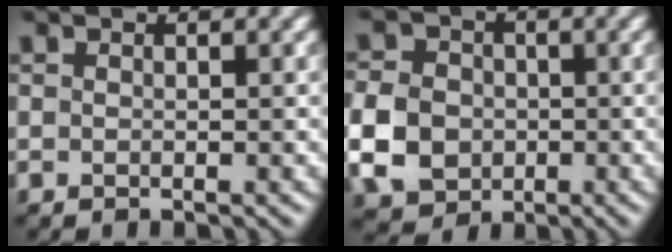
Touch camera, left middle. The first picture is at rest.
{"total": 5.8, "force": [-1.2, 5.0, 2.7], "torque": [-0.068, 0.004, -0.035]}